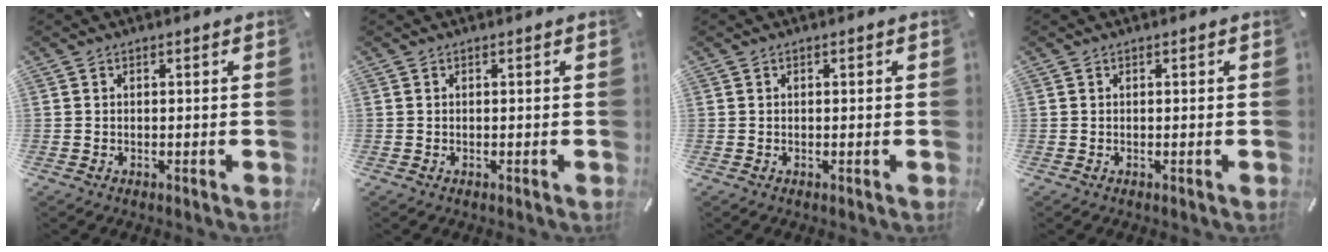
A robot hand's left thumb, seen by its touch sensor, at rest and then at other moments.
{"total": 0.0}
{"total": 0.0}
{"total": 0.0}